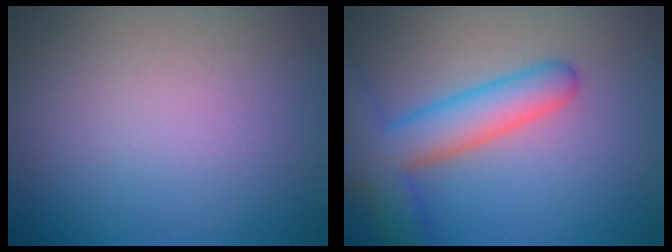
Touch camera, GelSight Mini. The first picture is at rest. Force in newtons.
{"total": 6.3, "press": 6.3, "slide": 0.3}